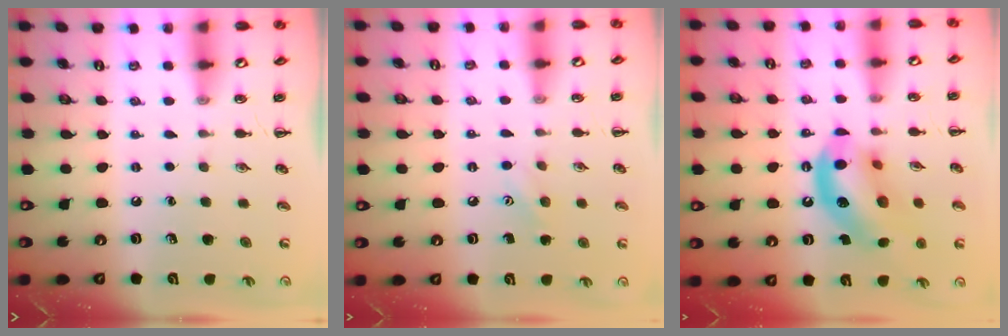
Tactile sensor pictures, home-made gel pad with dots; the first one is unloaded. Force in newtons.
{"total": 6.5, "press": 6.3, "slide": 1.7}
{"total": 15.6, "press": 15.4, "slide": 2.9}